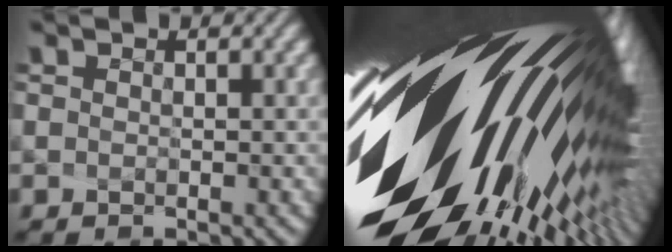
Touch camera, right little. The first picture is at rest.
{"total": 19.9, "force": [0.8, 9.0, 17.8], "torque": [-0.293, -0.079, 0.026]}